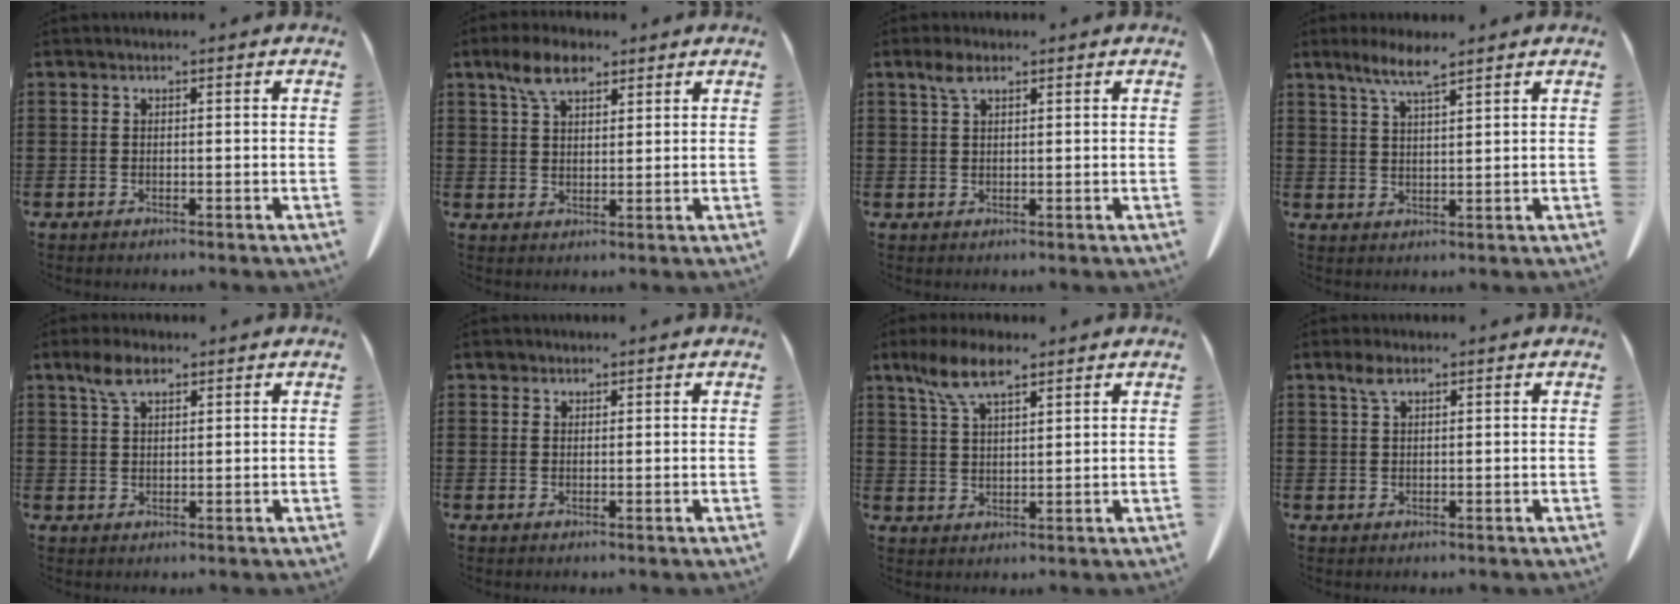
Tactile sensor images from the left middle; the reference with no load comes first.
{"total": 6.1, "force": [4.0, 2.7, 3.7], "torque": [-0.085, 0.008, 0.075]}
{"total": 2.5, "force": [1.4, 1.0, 1.8], "torque": [-0.041, 0.002, 0.027]}
{"total": 5.6, "force": [4.0, 0.6, 4.0], "torque": [-0.087, -0.005, 0.070]}
{"total": 4.1, "force": [2.5, 1.8, 2.8], "torque": [-0.062, 0.005, 0.046]}
{"total": 1.3, "force": [1.1, 0.7, 0.2], "torque": [-0.007, 0.000, 0.022]}
{"total": 7.3, "force": [4.8, 2.2, 5.0], "torque": [-0.109, -0.001, 0.087]}
{"total": 2.3, "force": [1.3, 0.9, 1.7], "torque": [-0.039, 0.003, 0.023]}